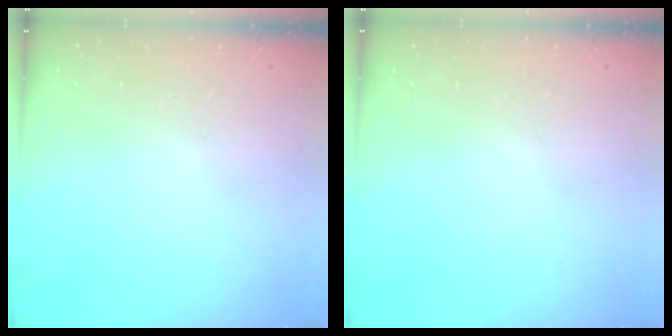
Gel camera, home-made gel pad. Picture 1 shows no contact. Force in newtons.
{"total": 0.0}